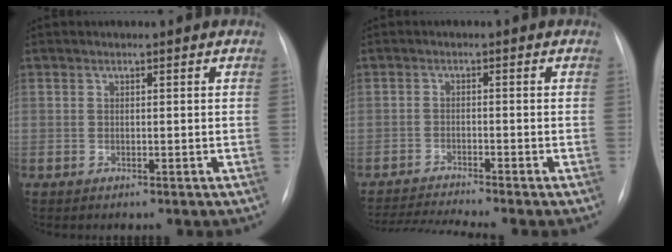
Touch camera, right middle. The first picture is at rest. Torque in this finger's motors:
{"motor_torque": [0.09, -0.09, 0.03, 0.03]}